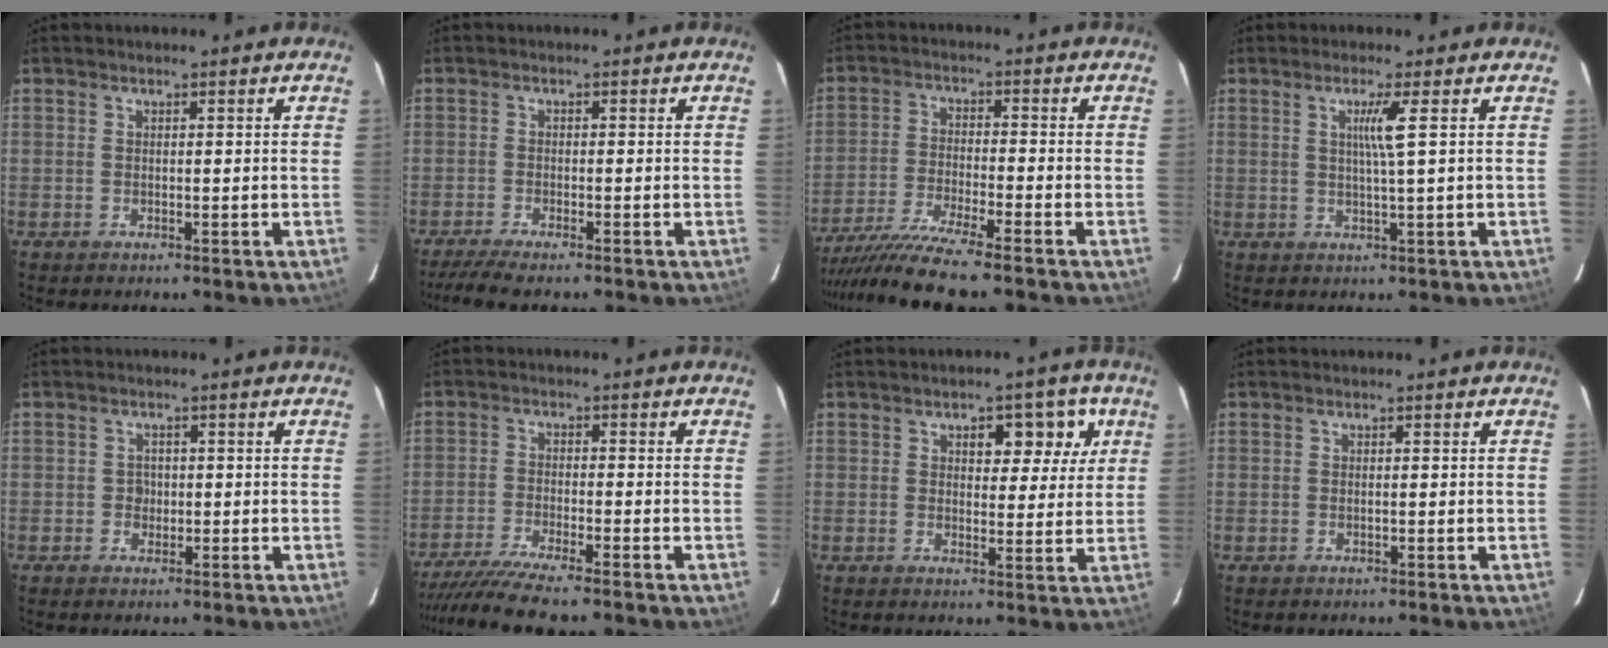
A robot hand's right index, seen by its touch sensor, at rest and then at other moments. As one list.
[{"total": 5.7, "force": [-4.7, 0.3, 3.2], "torque": [-0.053, -0.014, -0.079]}, {"total": 11.2, "force": [-9.6, -1.2, 5.8], "torque": [-0.094, -0.029, -0.162]}, {"total": 3.4, "force": [0.9, -1.0, 3.2], "torque": [-0.060, -0.004, 0.017]}, {"total": 1.5, "force": [-0.3, 1.3, 0.7], "torque": [-0.010, 0.004, -0.003]}, {"total": 10.0, "force": [-8.8, -0.7, 4.8], "torque": [-0.068, -0.025, -0.143]}, {"total": 6.6, "force": [2.8, 3.4, 4.9], "torque": [-0.051, 0.016, 0.036]}, {"total": 0.0}]